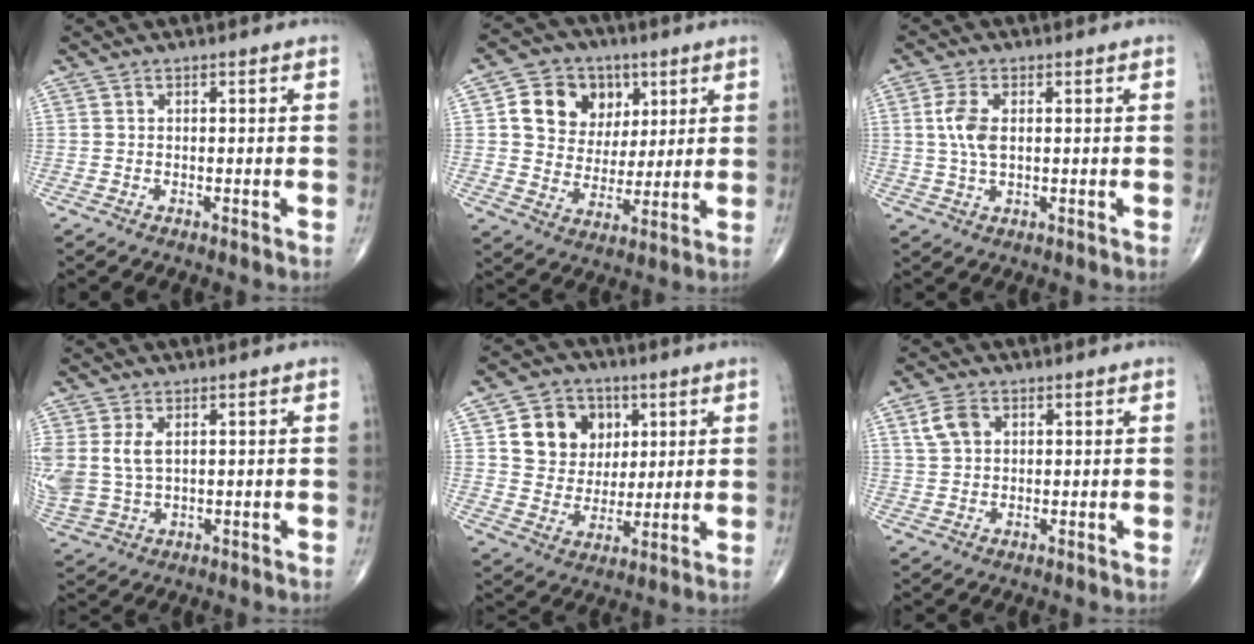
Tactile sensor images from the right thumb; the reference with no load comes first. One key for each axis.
{"total": 13.4, "fx": 4.7, "fy": 11.0, "fz": 6.0, "tx": -0.056, "ty": -0.010, "tz": 0.082}
{"total": 5.5, "fx": 0.8, "fy": 2.8, "fz": 4.6, "tx": -0.105, "ty": 0.003, "tz": 0.016}
{"total": 9.0, "fx": 1.9, "fy": 5.8, "fz": 6.6, "tx": -0.162, "ty": -0.003, "tz": 0.052}
{"total": 12.5, "fx": 4.1, "fy": 10.6, "fz": 5.2, "tx": -0.041, "ty": -0.010, "tz": 0.074}
{"total": 4.6, "fx": 1.8, "fy": 3.3, "fz": 2.7, "tx": -0.047, "ty": 0.002, "tz": 0.037}